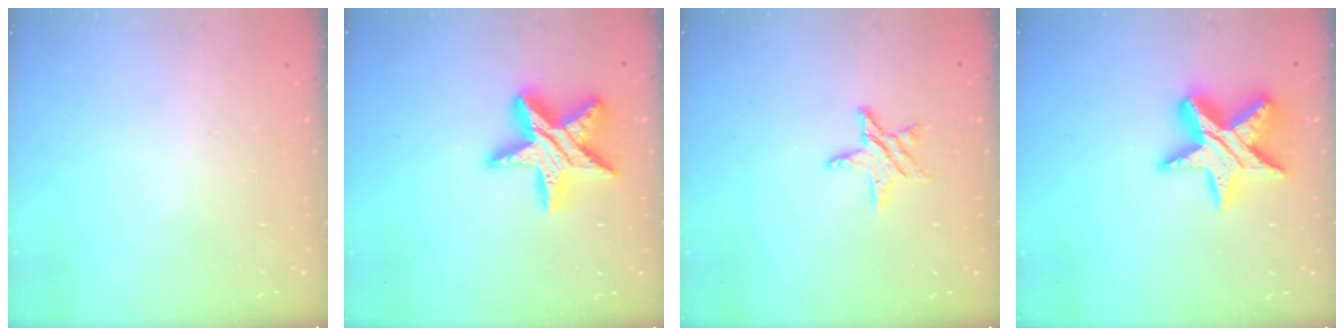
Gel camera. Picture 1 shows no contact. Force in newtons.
{"total": 17.3, "press": 17.3, "slide": 1.2}
{"total": 7.9, "press": 7.9, "slide": 0.6}
{"total": 17.2, "press": 17.1, "slide": 1.3}